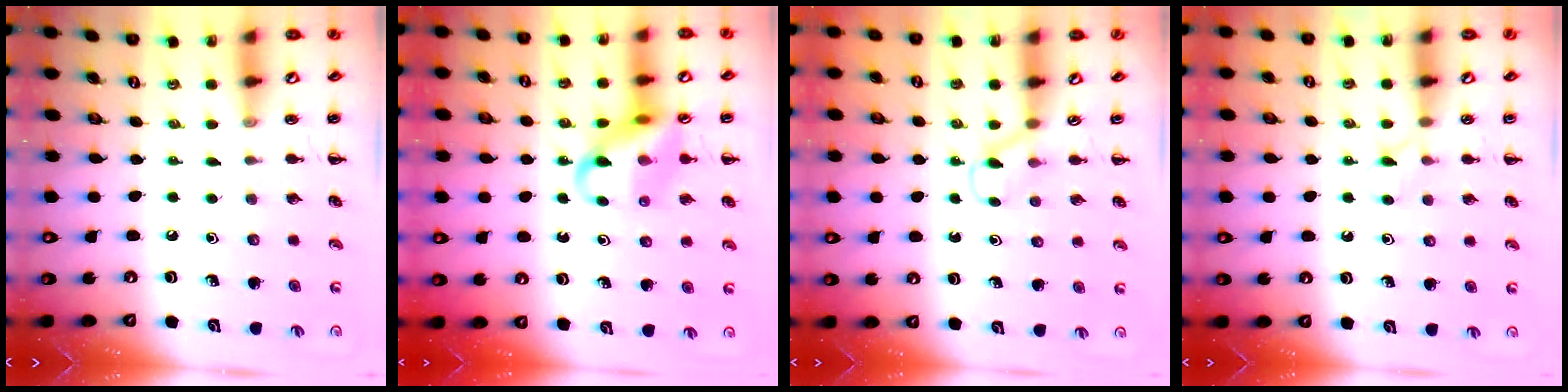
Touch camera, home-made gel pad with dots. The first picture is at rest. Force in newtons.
{"total": 12.0, "press": 11.9, "slide": 1.6}
{"total": 3.7, "press": 3.4, "slide": 1.4}
{"total": 2.6, "press": 2.4, "slide": 0.9}